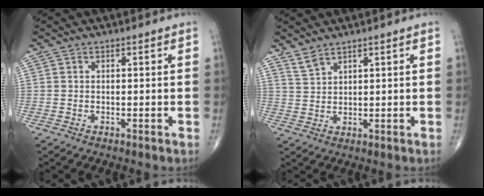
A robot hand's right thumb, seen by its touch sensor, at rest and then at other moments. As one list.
[{"total": 2.7, "force": [2.4, 0.6, 1.1], "torque": [-0.023, -0.009, 0.056]}]